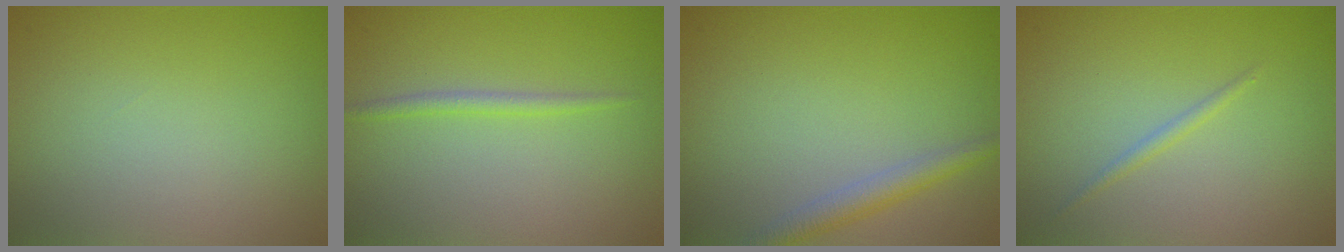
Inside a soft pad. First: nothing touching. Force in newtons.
{"total": 1.2, "press": 1.2, "slide": 0.1}
{"total": 2.4, "press": 2.4, "slide": 0.0}
{"total": 0.8, "press": 0.8, "slide": 0.0}